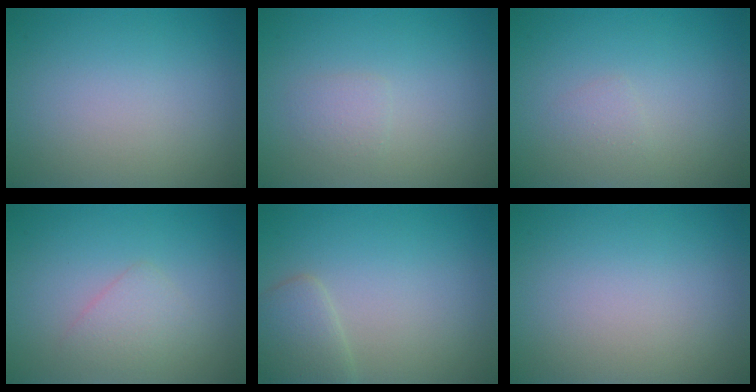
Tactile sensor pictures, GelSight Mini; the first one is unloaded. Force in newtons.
{"total": 1.1, "press": 1.1, "slide": 0.0}
{"total": 0.8, "press": 0.8, "slide": 0.0}
{"total": 1.7, "press": 1.7, "slide": 0.0}
{"total": 2.3, "press": 2.3, "slide": 0.1}
{"total": 0.0}